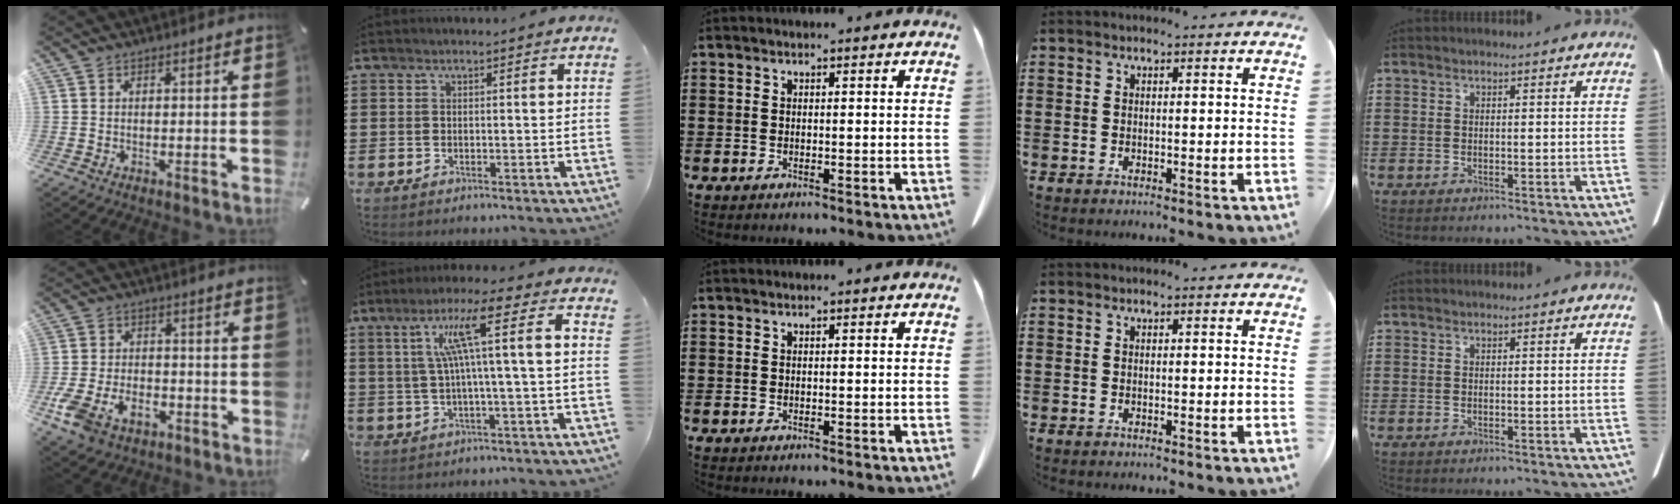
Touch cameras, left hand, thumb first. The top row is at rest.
{"thumb": {"total": 9.8, "force": [-4.4, 6.7, 5.6], "torque": [-0.130, 0.015, -0.080]}, "index": {"total": 9.8, "force": [1.9, 0.1, 9.6], "torque": [-0.194, 0.005, 0.022]}}